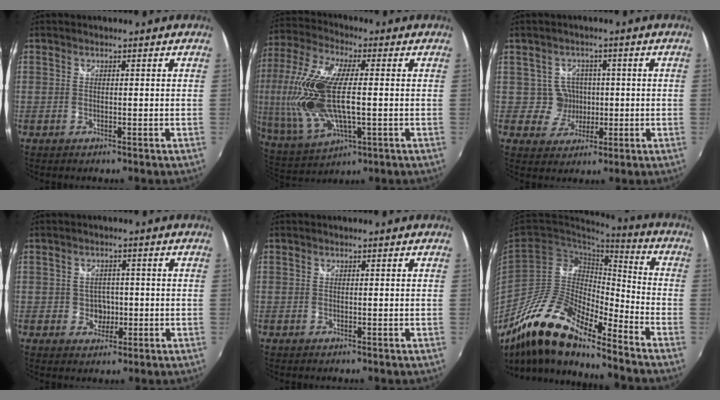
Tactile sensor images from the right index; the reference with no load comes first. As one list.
[{"total": 21.6, "force": [-0.7, 9.4, 19.5], "torque": [-0.416, -0.007, -0.008]}, {"total": 5.0, "force": [0.0, 5.0, 0.4], "torque": [-0.016, 0.017, 0.006]}, {"total": 3.6, "force": [-0.6, 3.4, 1.3], "torque": [-0.024, 0.007, -0.004]}, {"total": 0.0}, {"total": 17.9, "force": [-12.9, 4.6, 11.5], "torque": [-0.208, -0.012, -0.250]}]